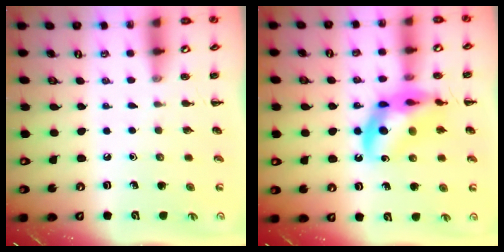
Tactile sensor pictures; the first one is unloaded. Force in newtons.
{"total": 14.4, "press": 14.0, "slide": 3.4}